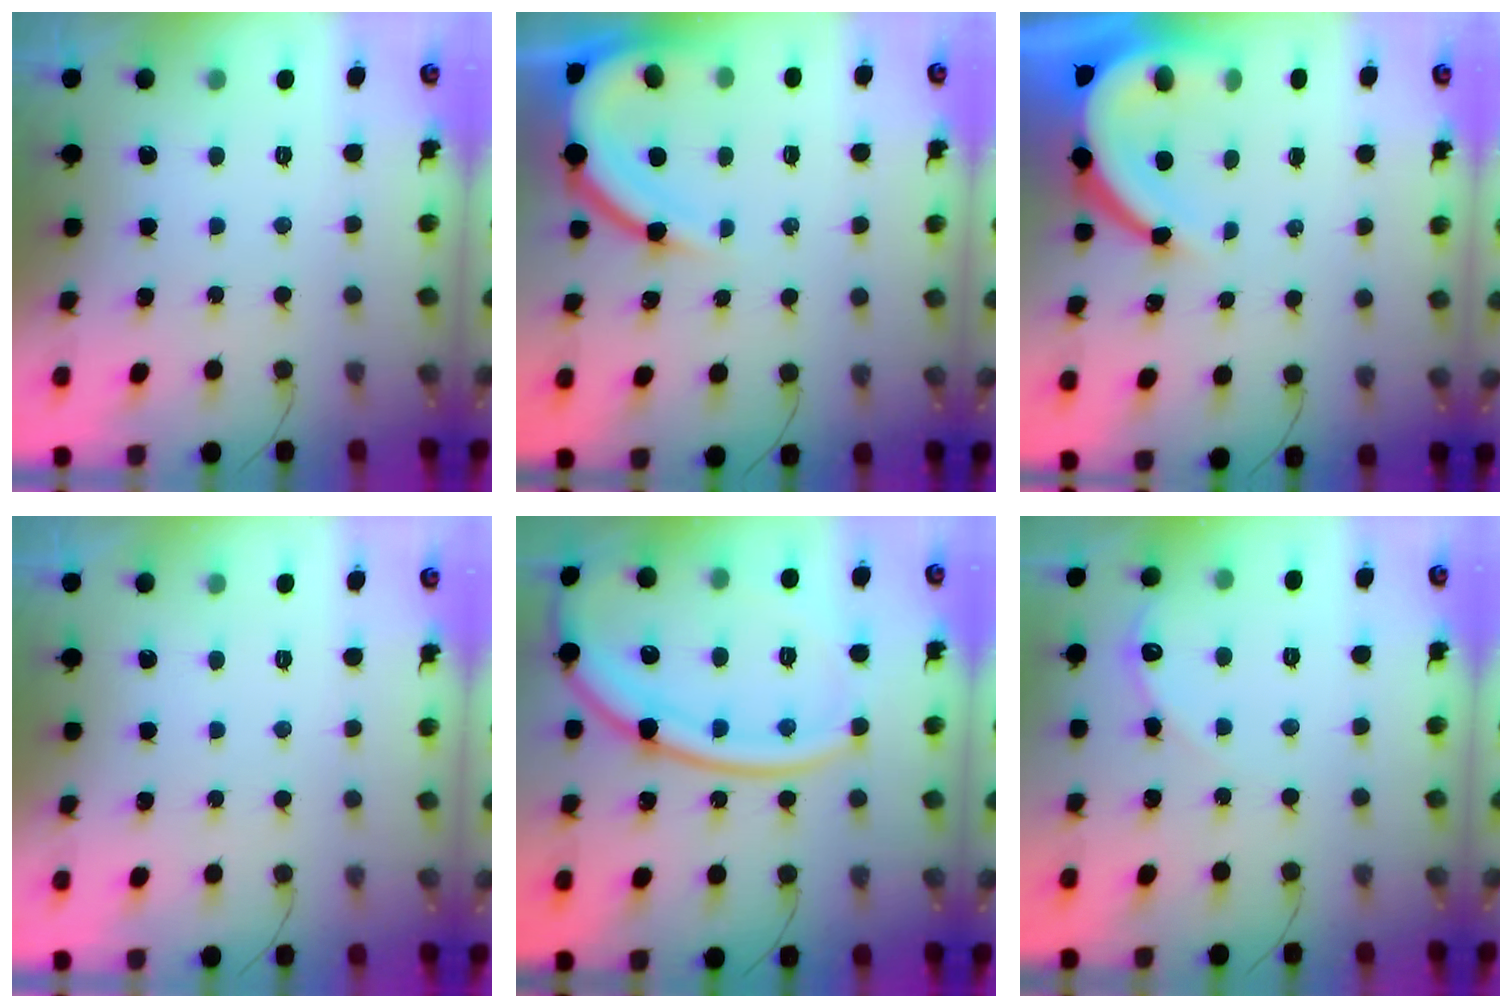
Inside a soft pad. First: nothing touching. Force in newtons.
{"total": 11.4, "press": 11.3, "slide": 1.2}
{"total": 13.2, "press": 13.1, "slide": 1.3}
{"total": 0.0}
{"total": 21.0, "press": 20.9, "slide": 2.3}
{"total": 4.8, "press": 4.8, "slide": 0.5}